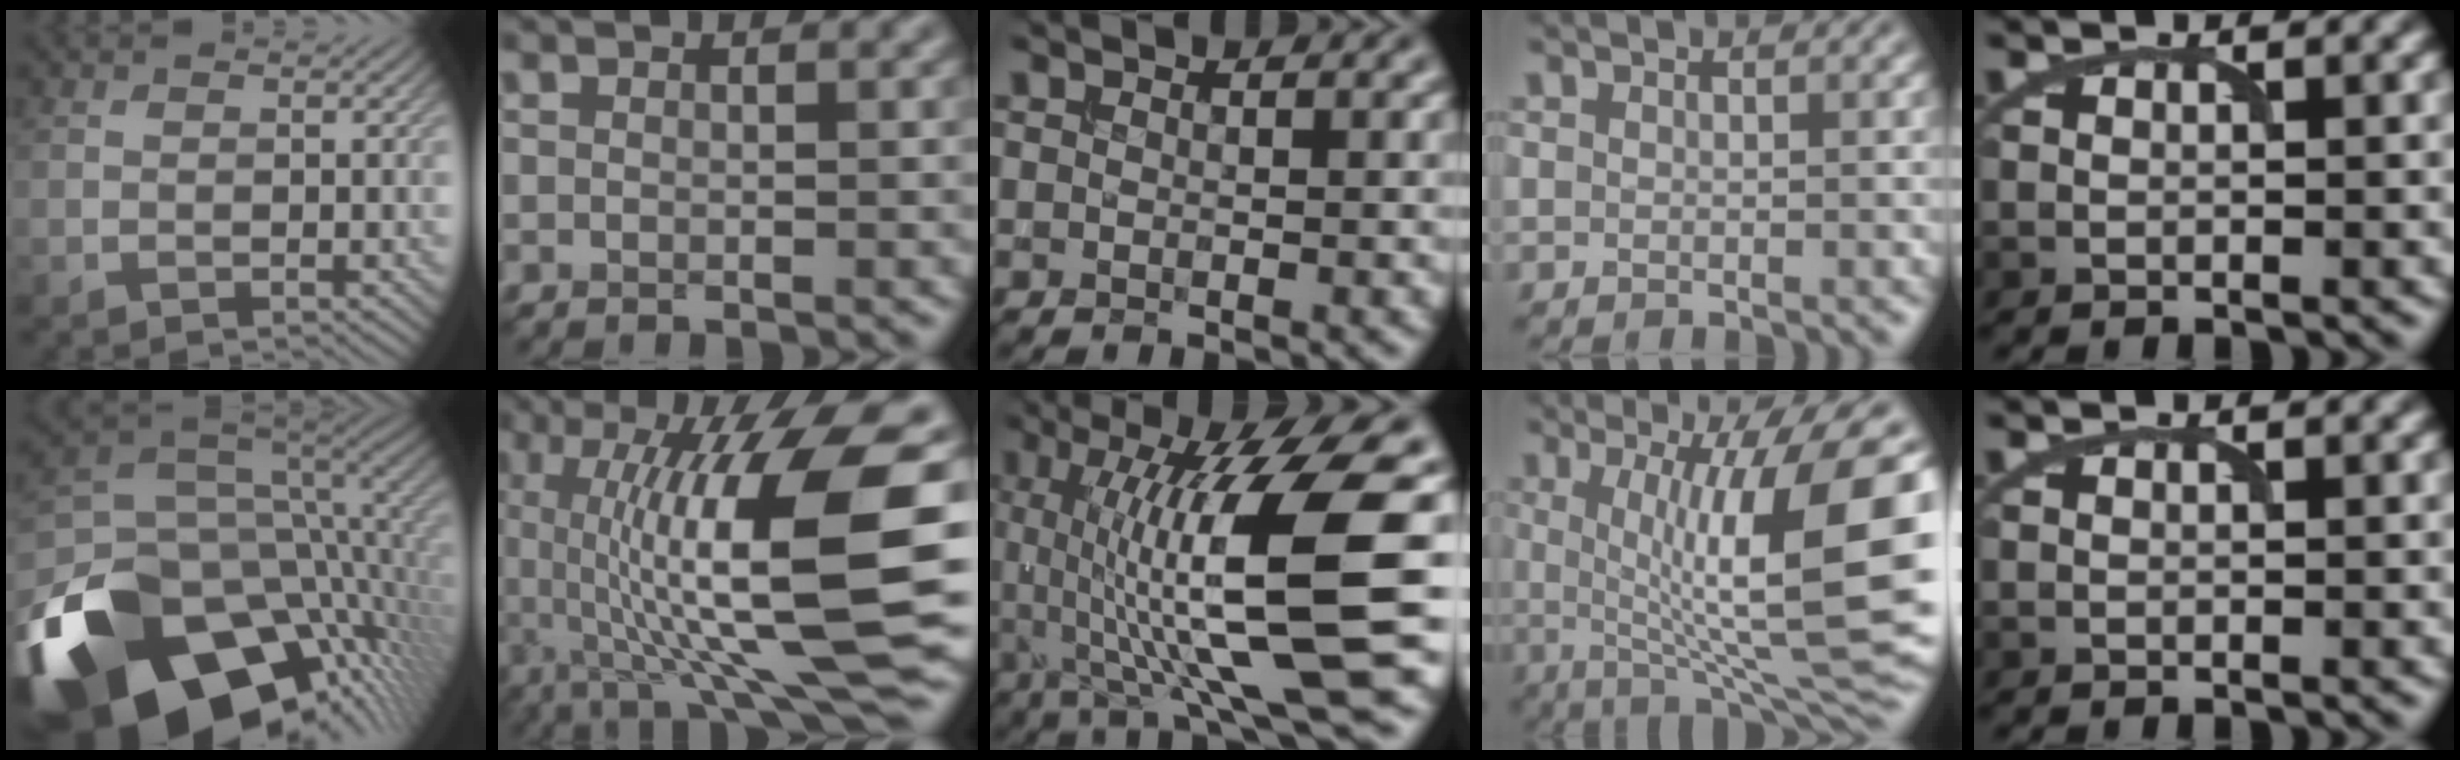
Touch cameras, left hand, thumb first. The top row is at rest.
{"thumb": {"total": 20.5, "force": [-9.1, 12.3, 13.6], "torque": [-0.308, -0.050, -0.126]}, "index": {"total": 15.0, "force": [-0.3, 3.7, 14.6], "torque": [-0.236, 0.007, 0.004]}, "middle": {"total": 13.4, "force": [0.6, 2.7, 13.1], "torque": [-0.210, 0.001, 0.017]}, "ring": {"total": 14.5, "force": [1.6, 3.4, 14.0], "torque": [-0.191, 0.002, 0.029]}}